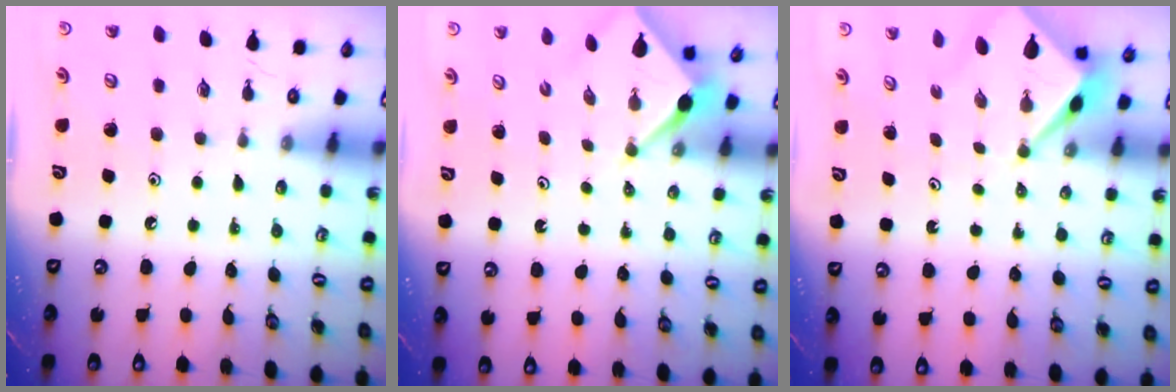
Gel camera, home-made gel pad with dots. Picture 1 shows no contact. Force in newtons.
{"total": 2.4, "press": 2.4, "slide": 0.3}
{"total": 2.5, "press": 2.5, "slide": 0.1}